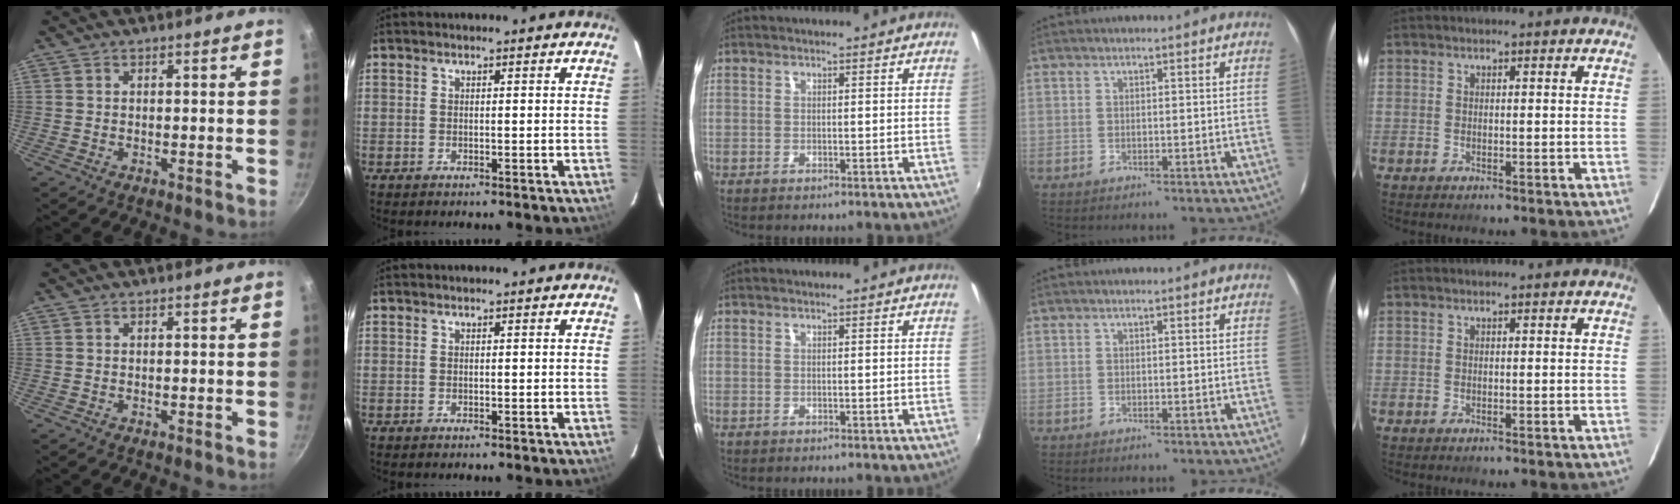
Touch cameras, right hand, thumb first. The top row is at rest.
{}